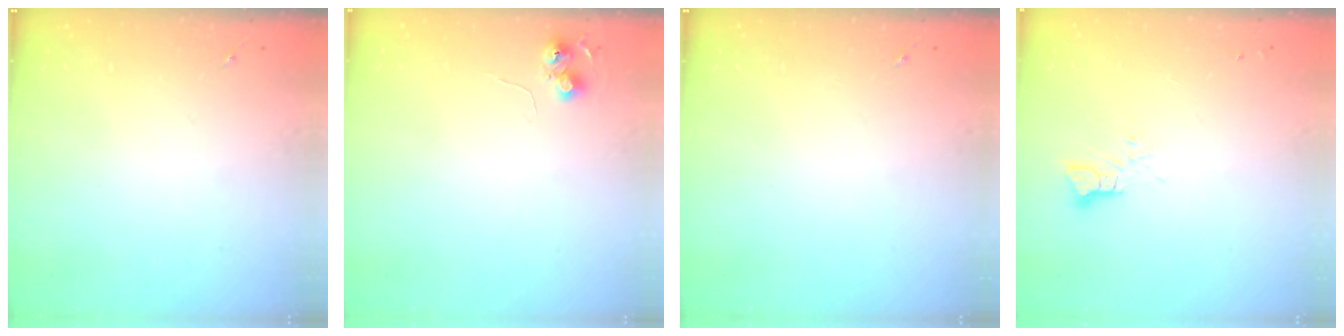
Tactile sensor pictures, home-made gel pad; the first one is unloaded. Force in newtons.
{"total": 5.6, "press": 5.6, "slide": 0.8}
{"total": 0.0}
{"total": 3.4, "press": 3.4, "slide": 0.1}